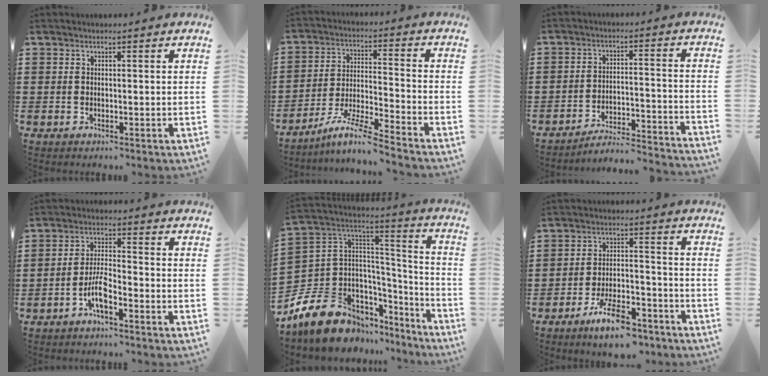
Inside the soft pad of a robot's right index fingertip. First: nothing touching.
{"total": 7.8, "force": [-6.6, -0.4, 4.1], "torque": [-0.092, -0.011, -0.132]}
{"total": 4.4, "force": [-4.1, 0.1, 1.4], "torque": [-0.037, -0.012, -0.088]}
{"total": 5.0, "force": [-2.9, 1.2, 3.9], "torque": [-0.101, -0.006, -0.060]}
{"total": 12.4, "force": [-8.6, 8.1, 3.7], "torque": [-0.106, 0.017, -0.153]}
{"total": 8.7, "force": [-6.7, 2.3, 5.1], "torque": [-0.093, 0.018, -0.123]}